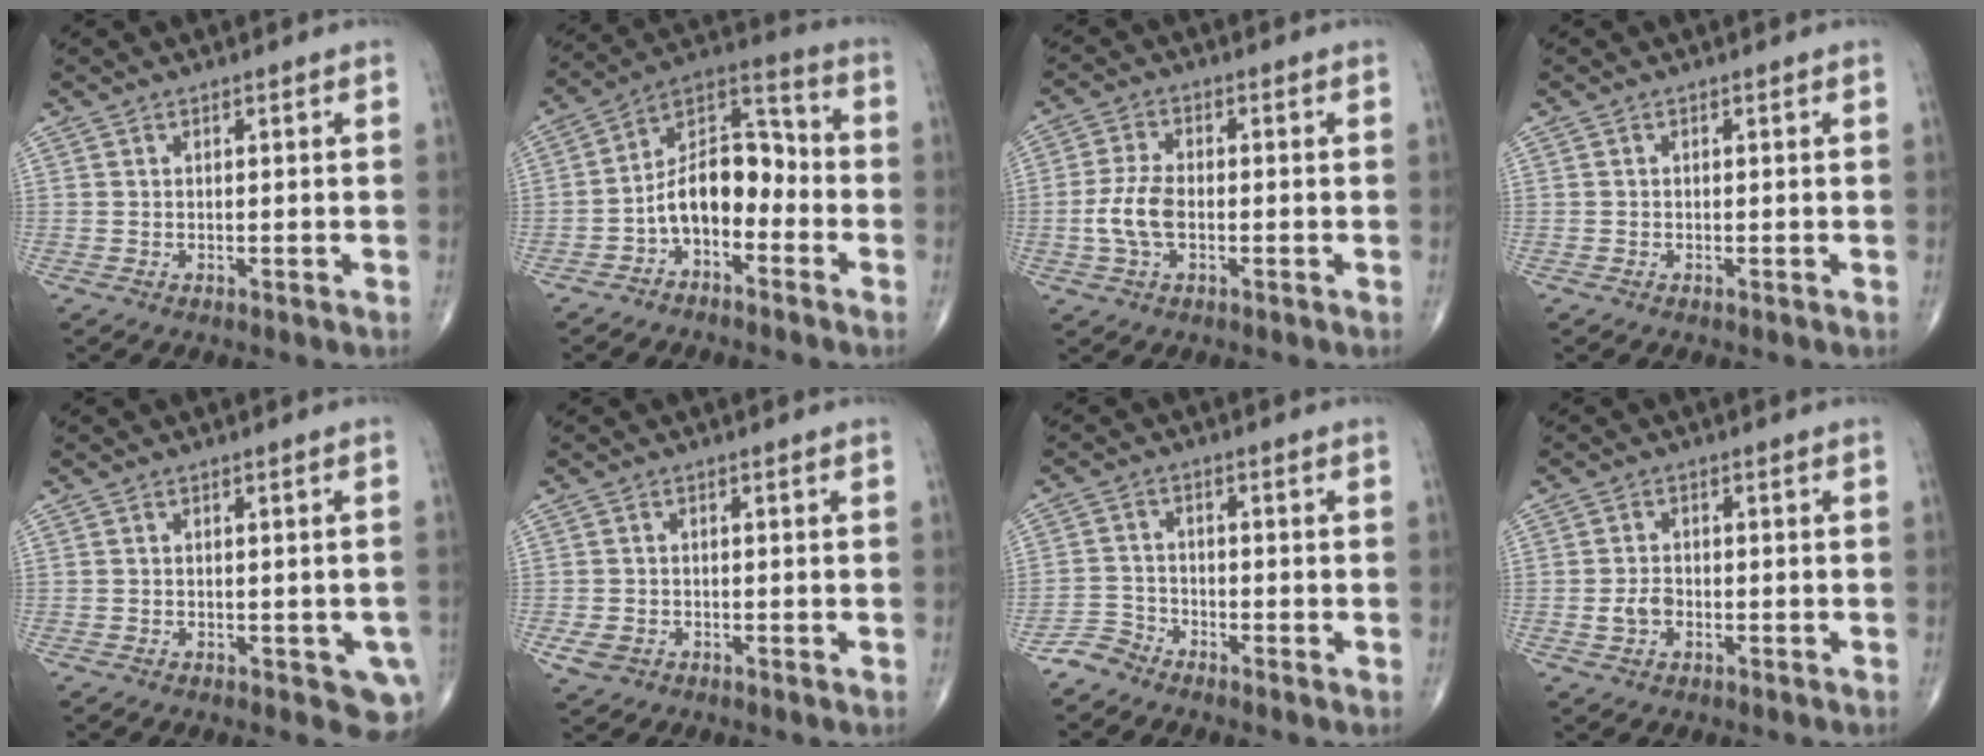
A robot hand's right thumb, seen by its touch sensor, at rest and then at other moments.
{"total": 12.0, "force": [-3.7, 7.2, 8.9], "torque": [-0.122, 0.068, -0.077]}
{"total": 6.5, "force": [-1.2, 3.5, 5.3], "torque": [-0.122, 0.013, -0.025]}
{"total": 0.0}
{"total": 4.9, "force": [-1.6, 2.3, 3.9], "torque": [-0.025, -0.002, -0.017]}
{"total": 3.1, "force": [-1.1, 2.4, 1.6], "torque": [-0.030, -0.001, -0.016]}
{"total": 3.2, "force": [-2.9, 1.3, -0.2], "torque": [0.012, -0.001, -0.068]}
{"total": 3.1, "force": [-0.9, 2.1, 2.2], "torque": [-0.039, 0.009, -0.017]}